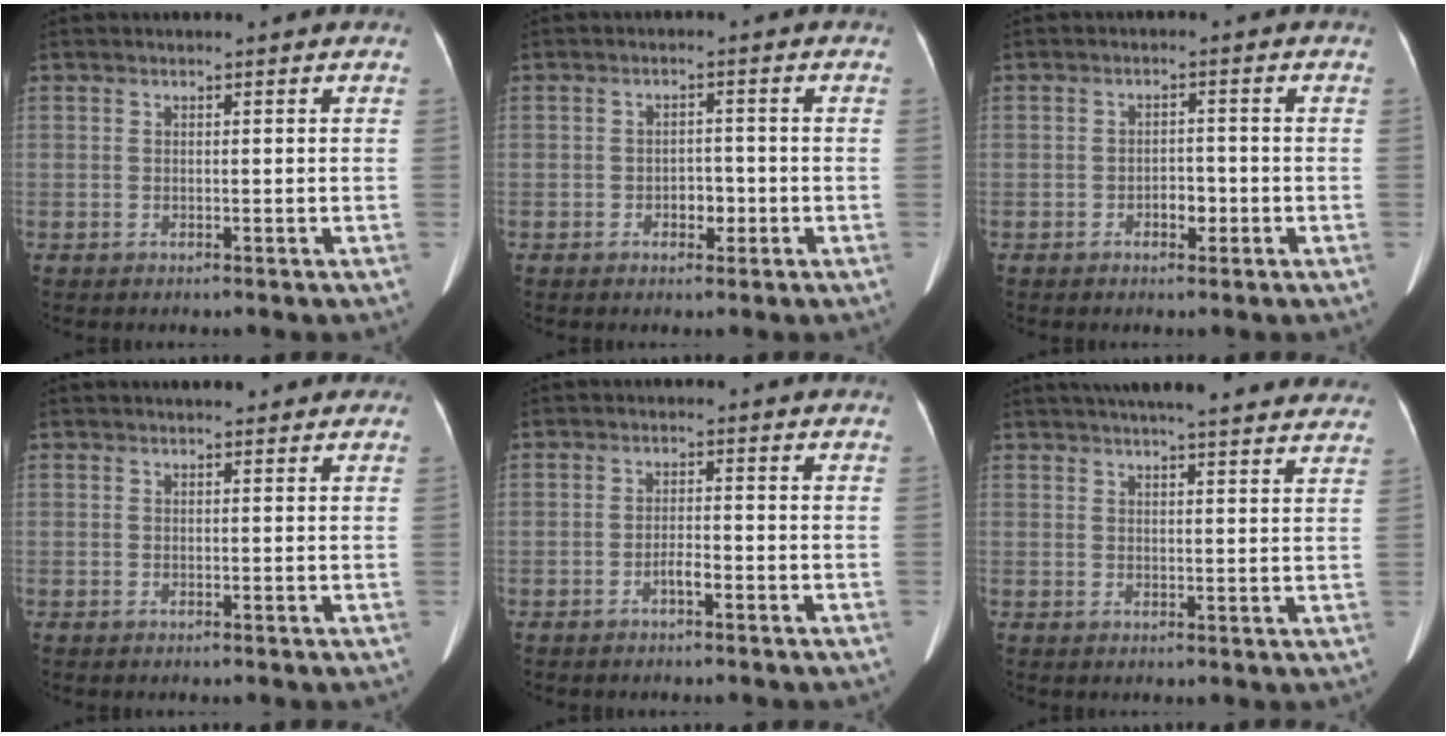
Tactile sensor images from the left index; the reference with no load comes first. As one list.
[{"total": 2.5, "force": [-0.9, 1.6, 1.7], "torque": [-0.022, 0.006, -0.011]}, {"total": 2.4, "force": [-1.0, 1.3, 1.6], "torque": [-0.022, 0.005, -0.014]}, {"total": 3.1, "force": [2.4, 1.0, 1.6], "torque": [-0.014, 0.017, 0.030]}, {"total": 1.8, "force": [-1.1, 0.3, 1.4], "torque": [-0.024, 0.002, -0.019]}, {"total": 22.4, "force": [19.9, 2.7, 9.8], "torque": [-0.143, 0.019, 0.244]}]